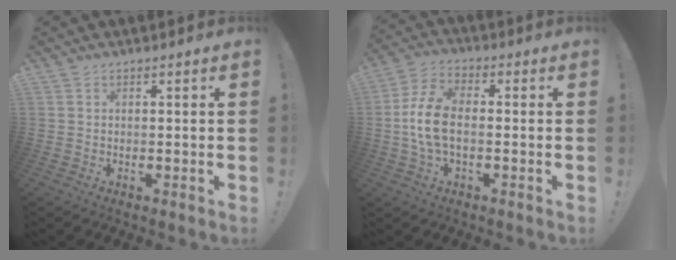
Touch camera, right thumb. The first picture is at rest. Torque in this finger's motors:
{"motor_torque": [0.25, 0.19, 0.37, 0.26, 0.06]}